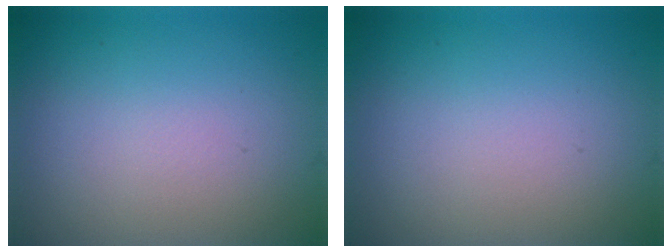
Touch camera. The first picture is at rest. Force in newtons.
{"total": 0.0}